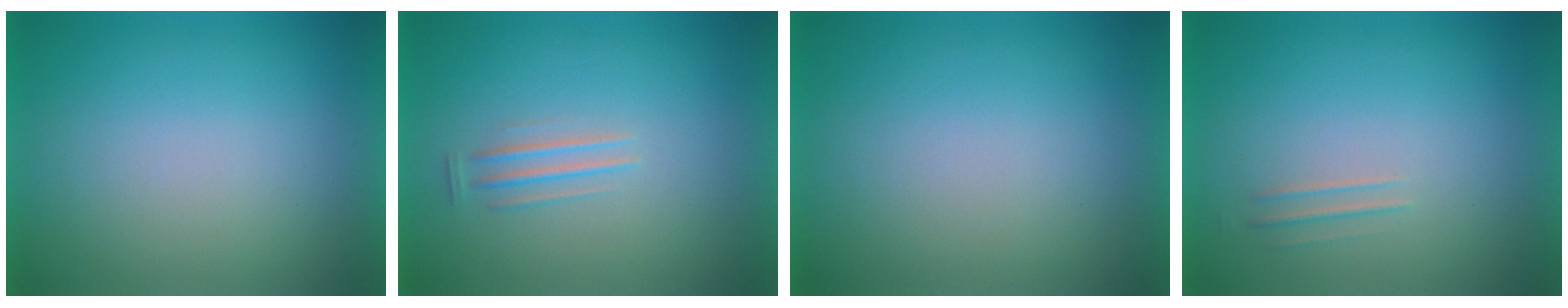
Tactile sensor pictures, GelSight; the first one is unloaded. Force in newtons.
{"total": 1.2}
{"total": 0.0}
{"total": 1.7}